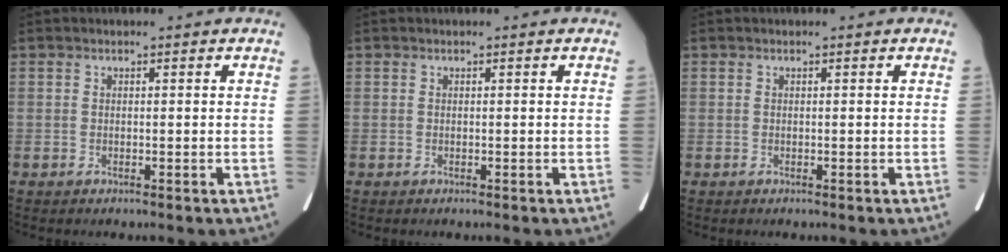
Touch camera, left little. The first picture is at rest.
{"total": 0.0}
{"total": 0.0}